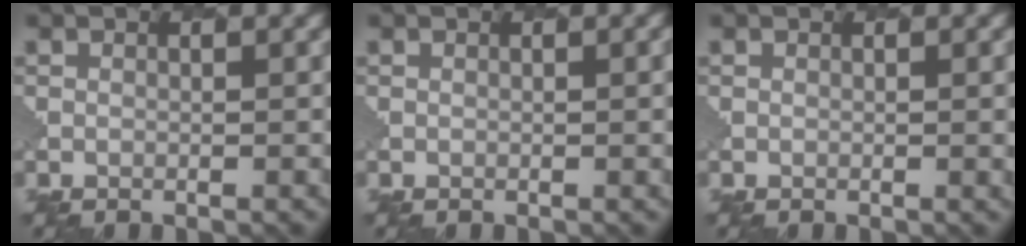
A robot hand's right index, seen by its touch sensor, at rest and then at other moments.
{"total": 2.1, "force": [0.2, 0.8, 1.9], "torque": [-0.007, 0.006, -0.001]}
{"total": 2.4, "force": [0.2, 0.9, 2.2], "torque": [-0.016, 0.003, -0.001]}